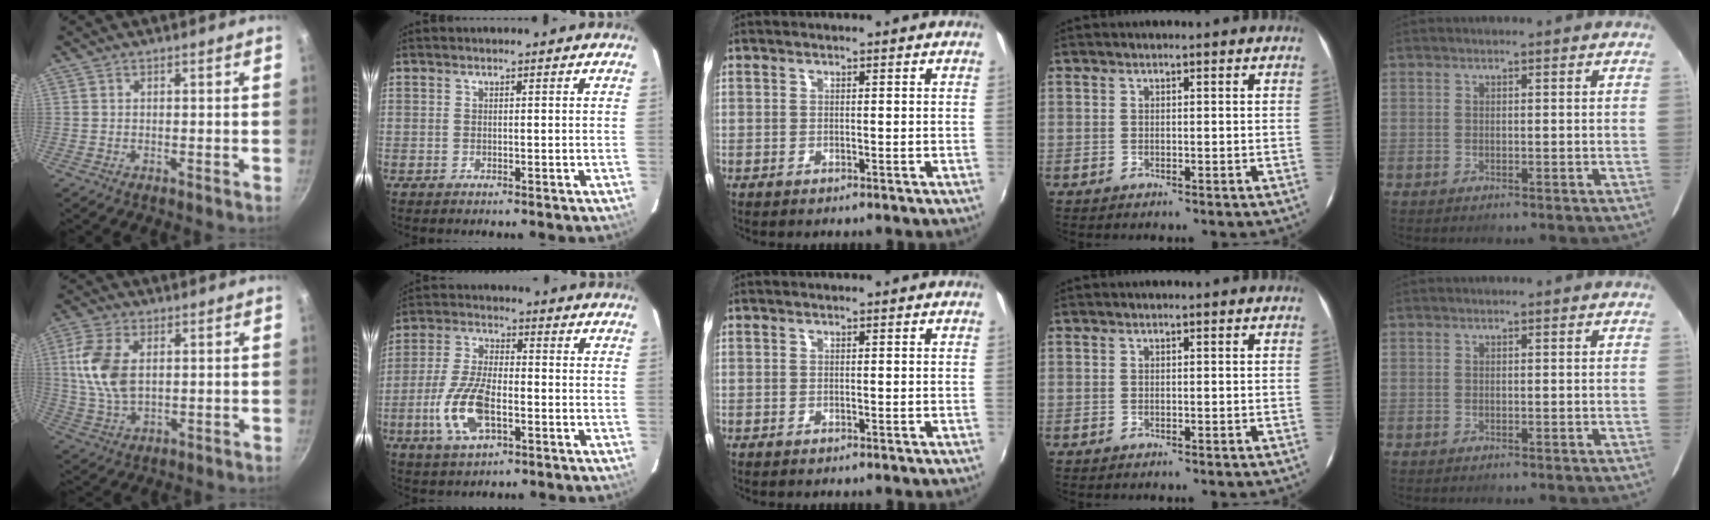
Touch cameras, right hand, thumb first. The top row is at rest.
{"thumb": {"total": 10.7, "force": [1.9, 6.2, 8.5], "torque": [-0.169, -0.003, 0.038]}, "index": {"total": 11.6, "force": [-3.9, 4.9, 9.8], "torque": [-0.210, -0.002, -0.072]}}